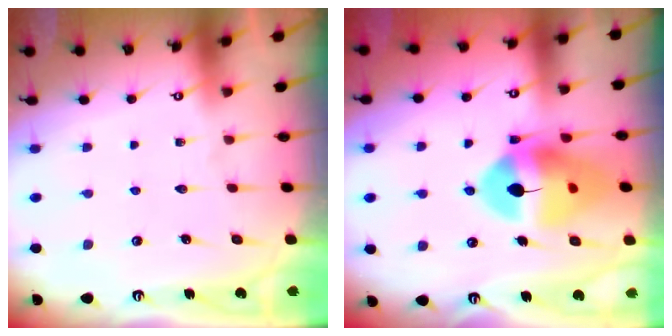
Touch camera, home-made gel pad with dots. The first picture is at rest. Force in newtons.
{"total": 15.2, "press": 15.1, "slide": 2.1}